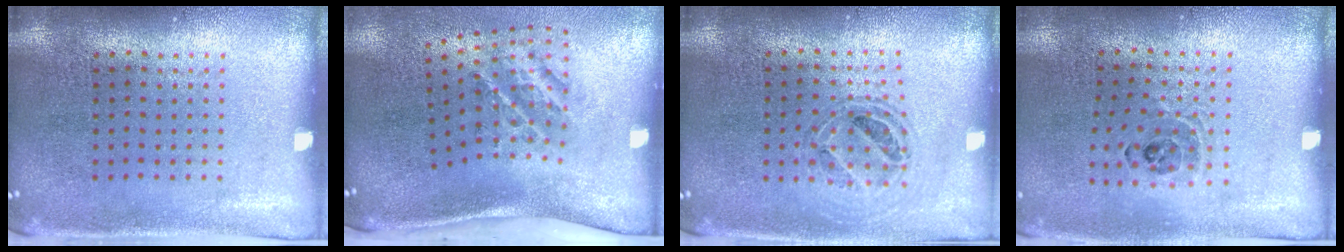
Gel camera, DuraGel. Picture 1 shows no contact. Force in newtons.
{"total": 2.0, "press": 1.2, "slide": 1.5}
{"total": 0.8, "press": 0.8, "slide": 0.2}
{"total": 0.9, "press": 0.9, "slide": 0.1}